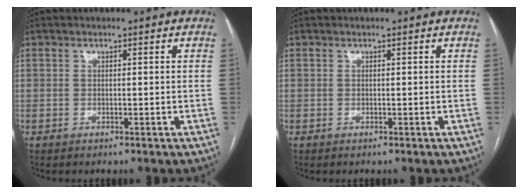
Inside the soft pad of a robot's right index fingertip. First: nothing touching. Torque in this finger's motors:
{"motor_torque": [0.00, 0.00, 0.00, 0.01]}